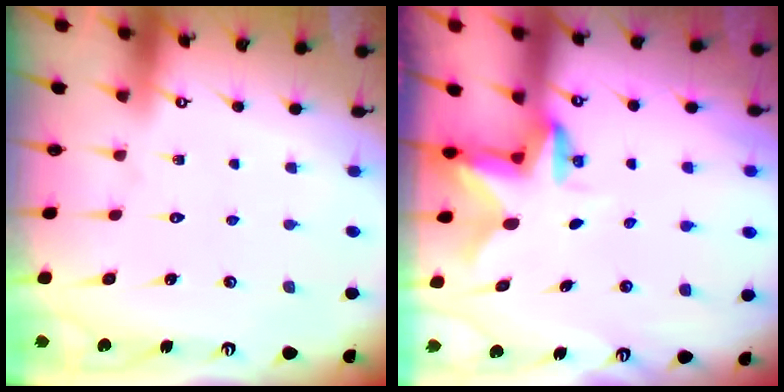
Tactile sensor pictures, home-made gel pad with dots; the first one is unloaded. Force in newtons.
{"total": 2.4, "press": 2.4, "slide": 0.4}